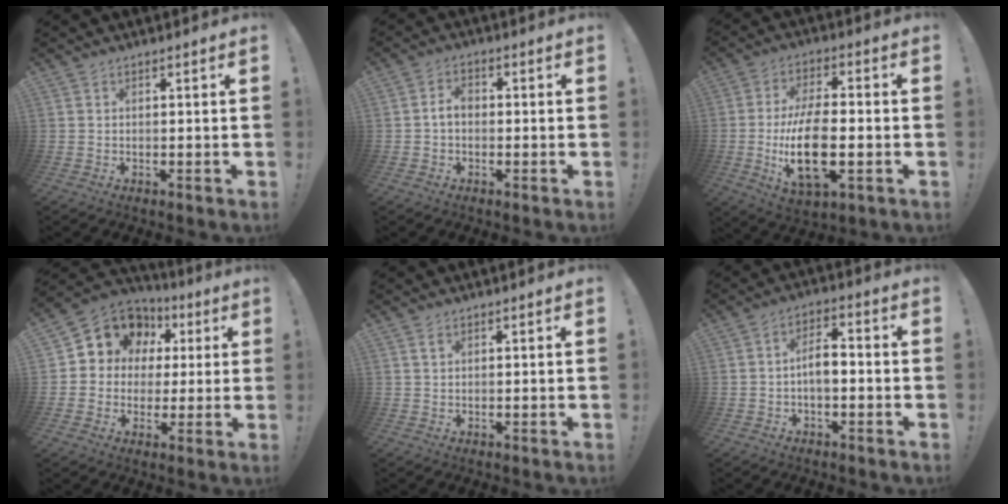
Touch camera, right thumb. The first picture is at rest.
{"total": 3.8, "force": [-0.6, 2.6, 2.8], "torque": [-0.042, 0.008, -0.012]}
{"total": 16.7, "force": [-3.0, 7.4, 14.6], "torque": [-0.275, -0.004, -0.051]}
{"total": 12.0, "force": [4.8, 10.0, 4.5], "torque": [-0.067, -0.025, 0.098]}
{"total": 1.4, "force": [0.6, 0.3, 1.2], "torque": [-0.021, 0.001, 0.009]}
{"total": 6.3, "force": [-1.4, 3.2, 5.3], "torque": [-0.094, 0.009, -0.025]}